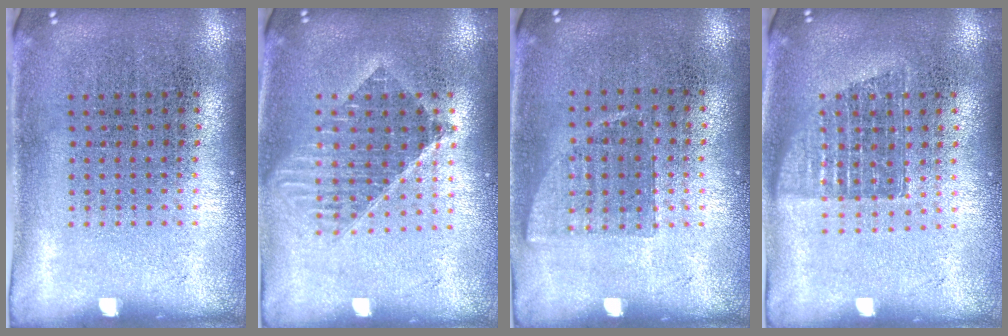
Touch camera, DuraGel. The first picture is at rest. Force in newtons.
{"total": 1.5, "press": 1.3, "slide": 0.8}
{"total": 0.8, "press": 0.7, "slide": 0.3}
{"total": 1.2, "press": 1.1, "slide": 0.6}